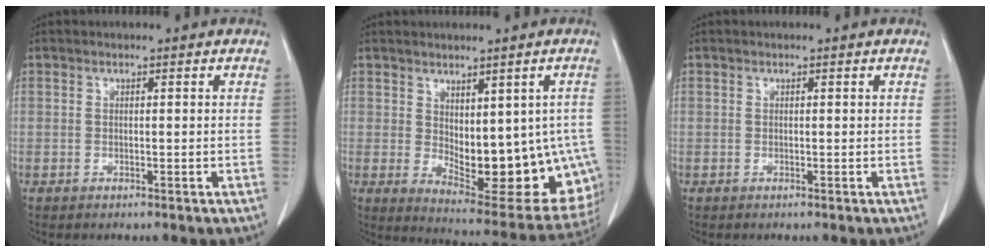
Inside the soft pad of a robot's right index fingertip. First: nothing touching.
{"total": 16.9, "force": [-1.9, 7.8, 14.9], "torque": [-0.145, -0.001, 0.000]}
{"total": 0.0}